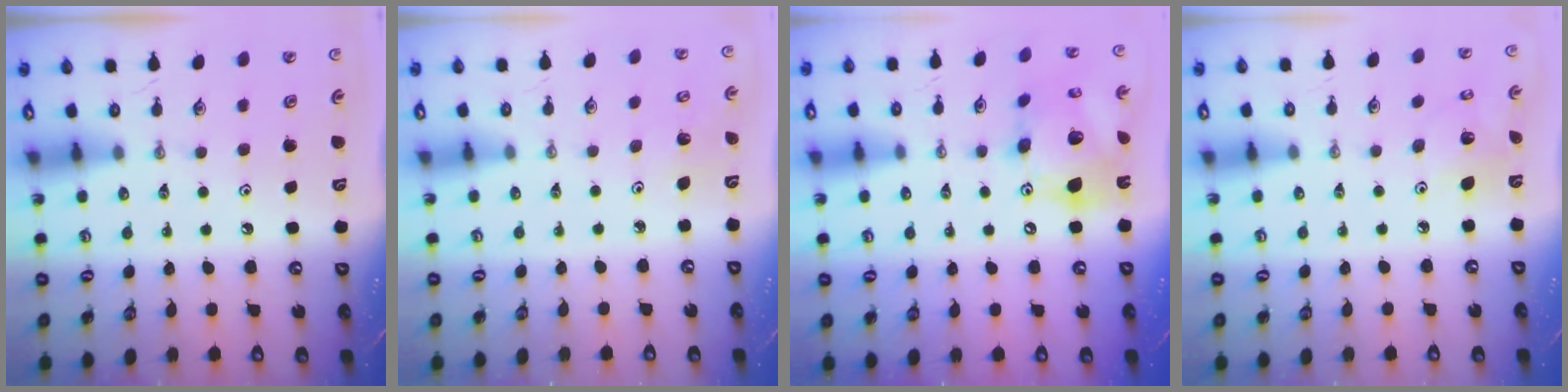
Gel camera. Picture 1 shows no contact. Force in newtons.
{"total": 1.0, "press": 1.0, "slide": 0.1}
{"total": 18.0, "press": 17.7, "slide": 3.2}
{"total": 4.7, "press": 4.7, "slide": 0.2}